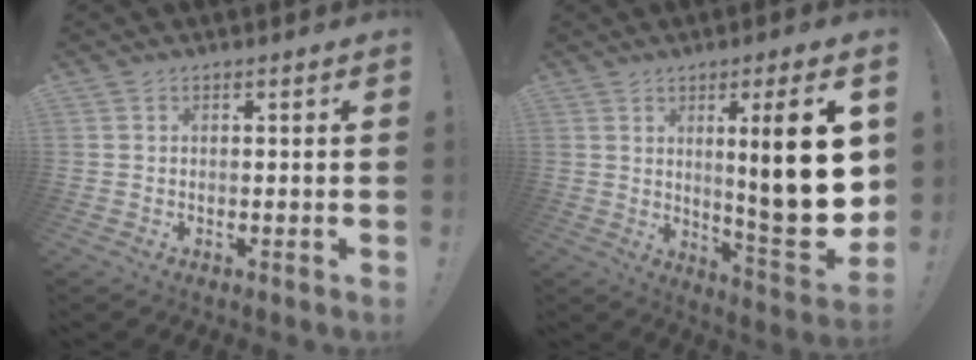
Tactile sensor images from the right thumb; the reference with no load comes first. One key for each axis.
{"total": 19.1, "fx": 3.8, "fy": 2.8, "fz": 18.5, "tx": -0.259, "ty": -0.034, "tz": 0.052}